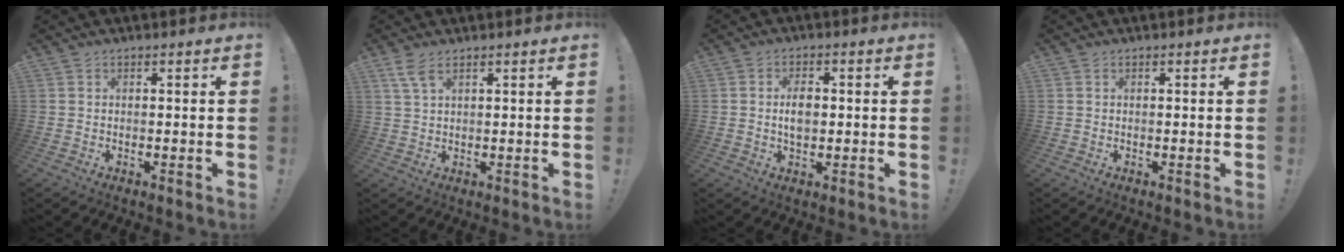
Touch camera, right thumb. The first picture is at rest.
{"total": 4.4, "force": [2.6, 1.2, 3.3], "torque": [-0.071, -0.005, 0.048]}
{"total": 5.1, "force": [0.1, 3.2, 3.9], "torque": [-0.065, 0.002, -0.002]}
{"total": 0.0}